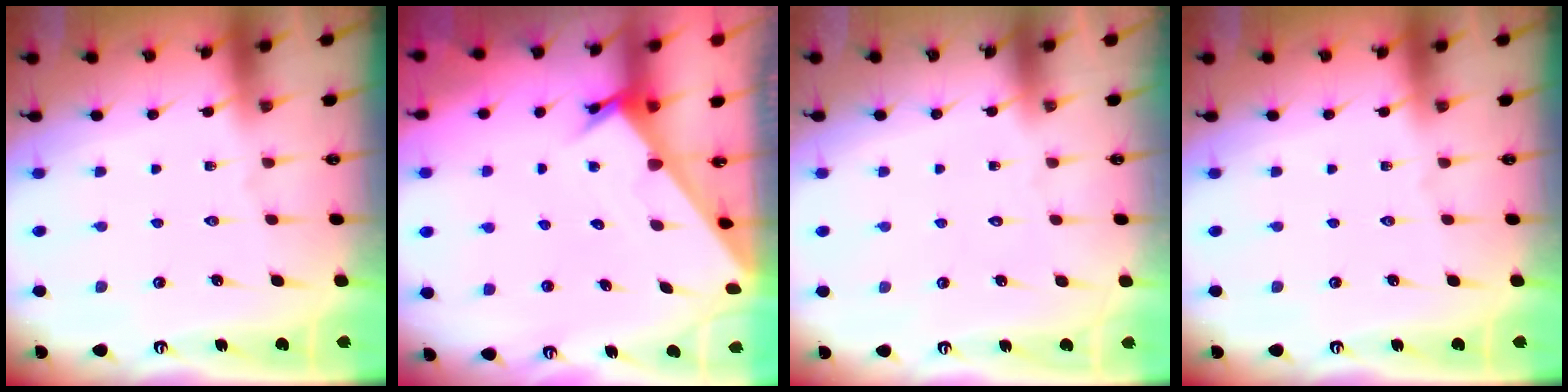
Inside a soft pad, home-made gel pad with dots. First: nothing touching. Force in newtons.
{"total": 2.3, "press": 2.3, "slide": 0.1}
{"total": 1.7, "press": 1.7, "slide": 0.1}
{"total": 0.0}